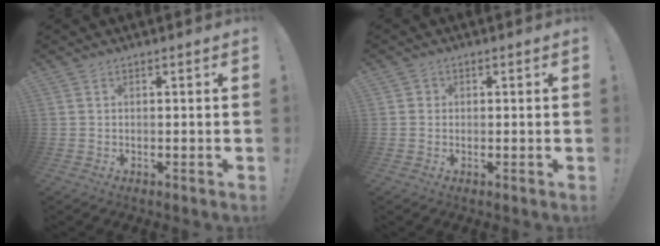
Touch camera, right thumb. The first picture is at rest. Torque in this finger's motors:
{"motor_torque": [-0.18, 0.03, -0.19, 0.07, 0.00]}